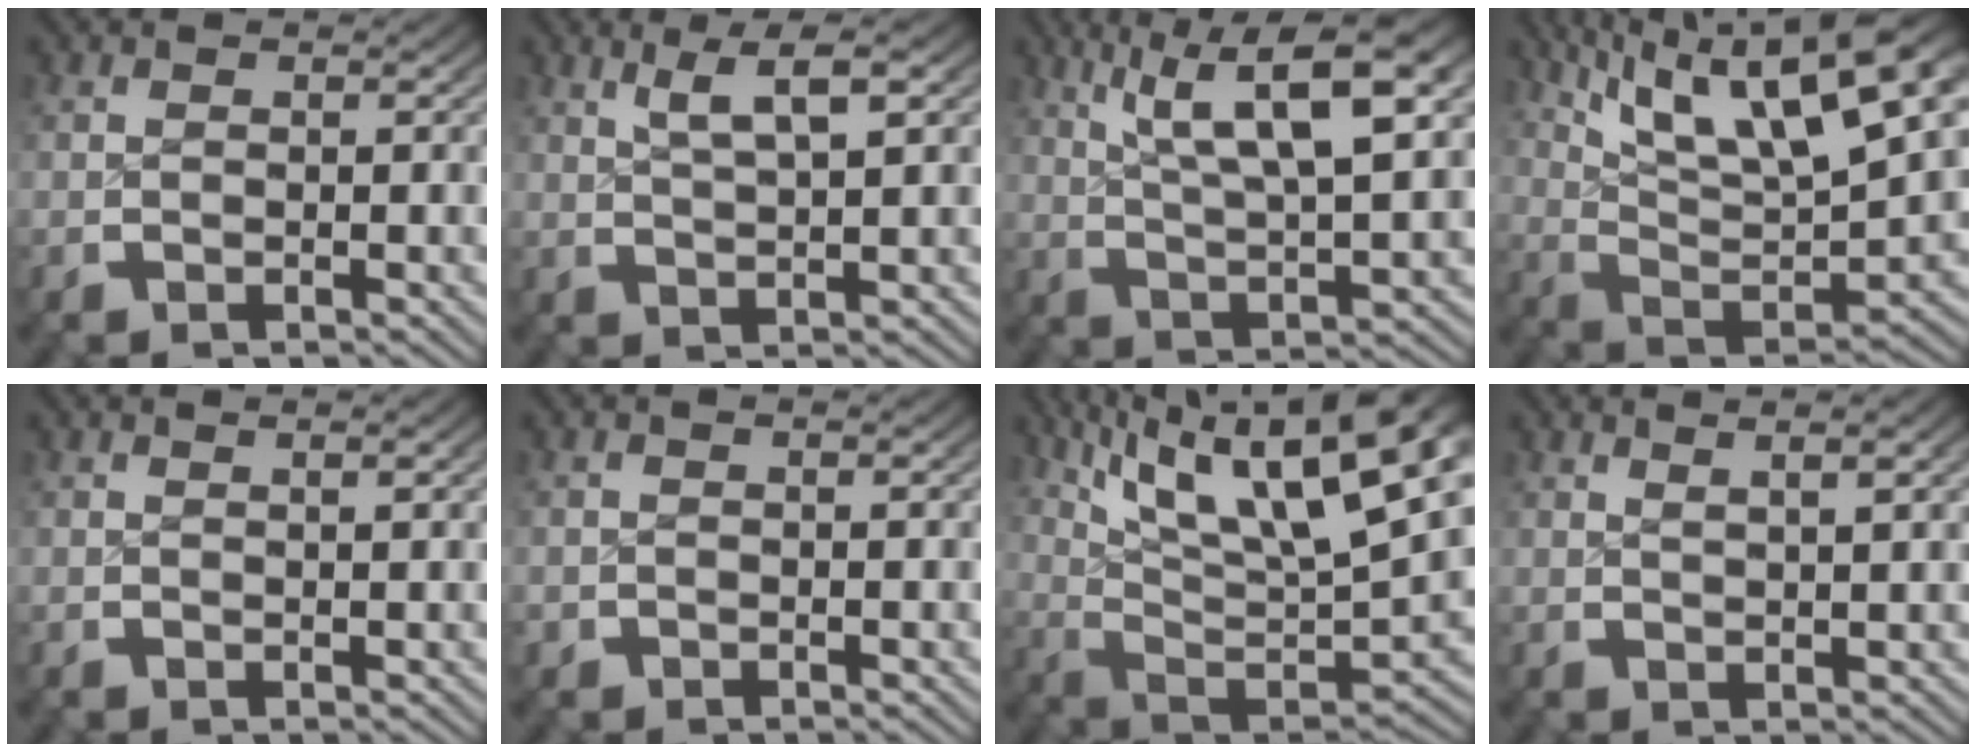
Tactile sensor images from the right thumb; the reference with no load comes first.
{"total": 4.3, "force": [2.3, 1.1, 3.5], "torque": [-0.047, 0.011, 0.042]}
{"total": 8.8, "force": [2.8, 3.8, 7.5], "torque": [-0.122, -0.007, 0.049]}
{"total": 13.2, "force": [4.0, 6.6, 10.7], "torque": [-0.171, -0.010, 0.068]}
{"total": 0.7, "force": [0.5, -0.1, 0.5], "torque": [-0.006, 0.000, 0.011]}
{"total": 0.7, "force": [-0.4, 0.6, 0.0], "torque": [-0.002, -0.008, -0.005]}
{"total": 14.7, "force": [3.8, 7.7, 11.9], "torque": [-0.199, -0.025, 0.073]}
{"total": 2.5, "force": [1.8, 0.1, 1.6], "torque": [-0.020, 0.005, 0.034]}